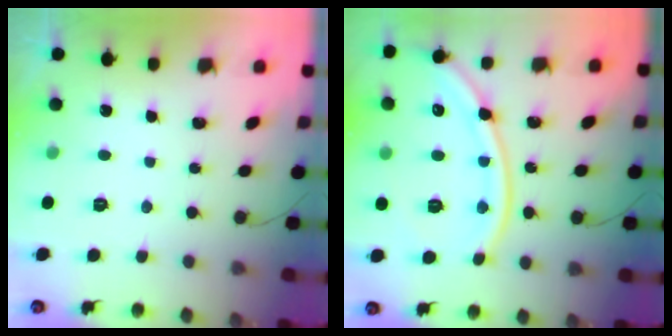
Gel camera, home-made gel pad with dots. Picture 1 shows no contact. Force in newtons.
{"total": 16.3, "press": 16.3, "slide": 1.1}